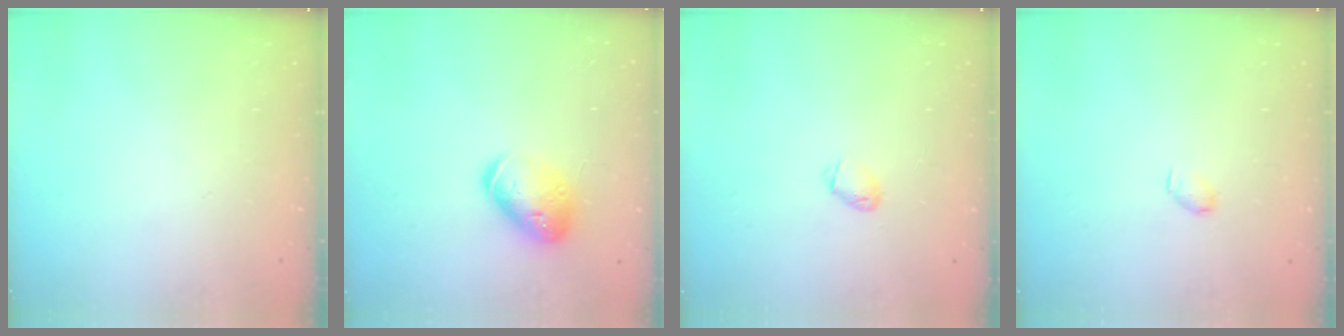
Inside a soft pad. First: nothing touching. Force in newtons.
{"total": 13.8, "press": 13.7, "slide": 2.1}
{"total": 2.4, "press": 2.4, "slide": 0.4}
{"total": 2.9, "press": 2.9, "slide": 0.5}